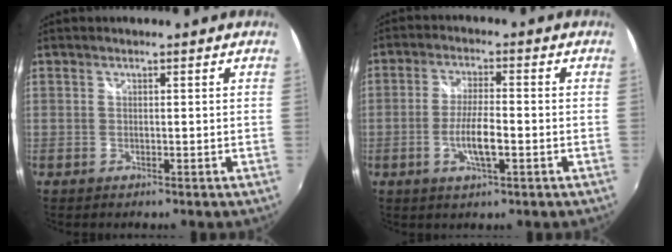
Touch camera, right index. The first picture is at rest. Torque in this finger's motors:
{"motor_torque": [0.75, -0.26, 0.24, 0.07]}